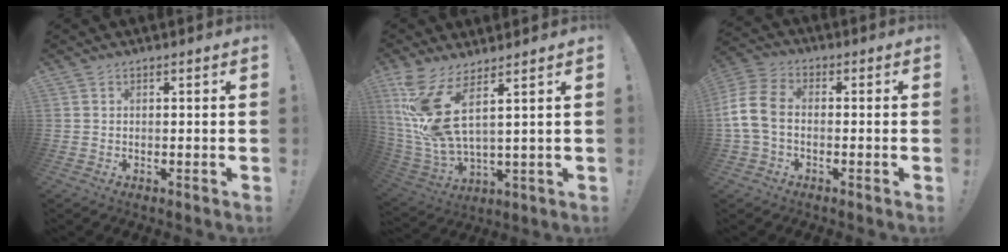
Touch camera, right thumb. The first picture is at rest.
{"total": 13.2, "force": [6.1, 3.6, 11.2], "torque": [-0.224, -0.043, 0.102]}
{"total": 10.6, "force": [-1.3, 7.2, 7.7], "torque": [-0.161, 0.017, -0.017]}